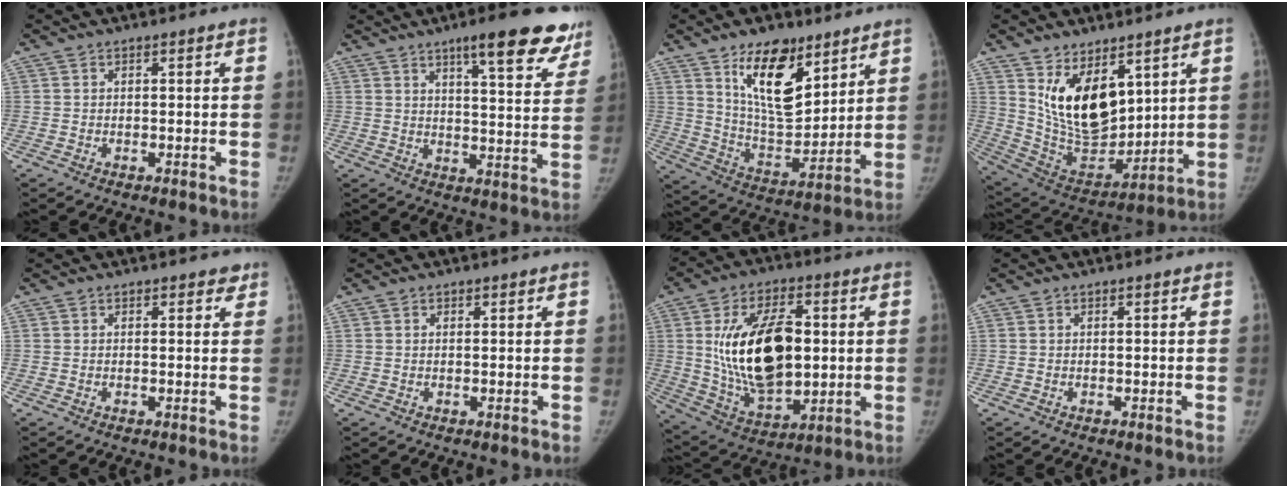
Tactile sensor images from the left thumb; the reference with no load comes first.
{"total": 16.3, "force": [11.2, 3.9, 11.2], "torque": [-0.100, -0.053, 0.139]}
{"total": 16.4, "force": [9.5, 7.9, 10.8], "torque": [-0.133, -0.066, 0.173]}
{"total": 16.6, "force": [6.9, 9.3, 11.9], "torque": [-0.155, -0.051, 0.153]}
{"total": 1.2, "force": [0.9, 0.8, 0.4], "torque": [0.017, -0.003, 0.005]}
{"total": 0.5, "force": [0.3, 0.4, 0.3], "torque": [-0.005, -0.001, 0.003]}
{"total": 21.8, "force": [2.2, 12.2, 17.9], "torque": [-0.282, -0.012, 0.050]}
{"total": 0.0}